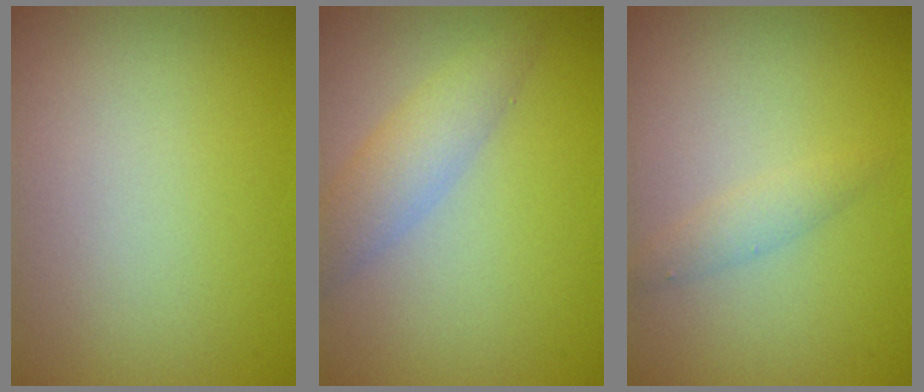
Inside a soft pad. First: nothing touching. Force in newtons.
{"total": 3.1, "press": 3.1, "slide": 0.1}
{"total": 1.4, "press": 1.4, "slide": 0.1}